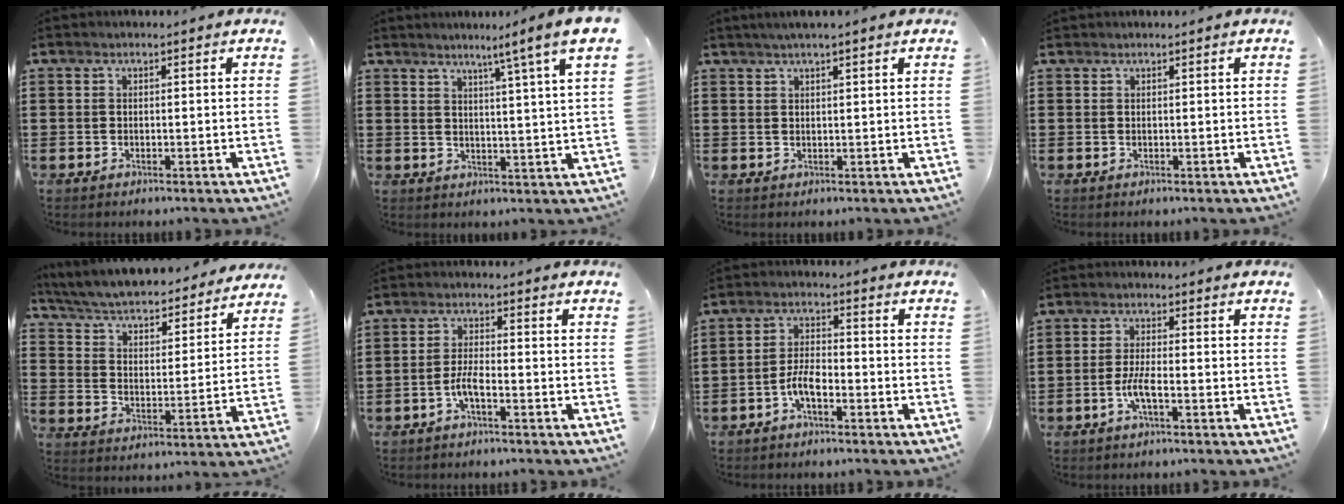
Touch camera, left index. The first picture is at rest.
{"total": 5.4, "force": [3.8, -1.6, 3.5], "torque": [-0.068, -0.031, 0.052]}
{"total": 1.9, "force": [1.5, 0.0, 1.1], "torque": [-0.023, 0.003, 0.028]}
{"total": 0.0}
{"total": 4.9, "force": [4.7, 0.1, 1.2], "torque": [-0.048, -0.040, 0.074]}
{"total": 3.4, "force": [-1.7, 0.7, 2.8], "torque": [-0.070, -0.003, -0.038]}
{"total": 4.4, "force": [-2.3, 1.6, 3.4], "torque": [-0.078, 0.004, -0.049]}
{"total": 4.0, "force": [-1.6, 0.8, 3.5], "torque": [-0.080, -0.003, -0.035]}